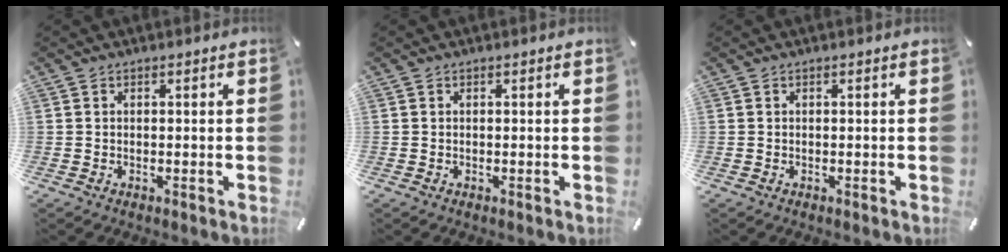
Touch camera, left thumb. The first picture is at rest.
{"total": 0.0}
{"total": 0.0}